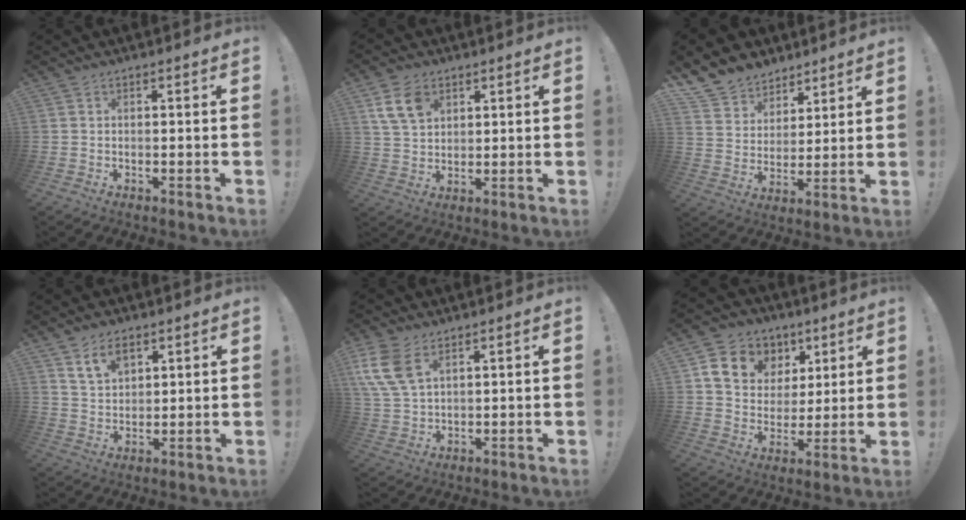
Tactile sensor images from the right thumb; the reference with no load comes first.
{"total": 9.4, "force": [4.4, 6.5, 5.1], "torque": [-0.095, -0.007, 0.088]}
{"total": 10.6, "force": [7.8, 7.0, 1.5], "torque": [-0.035, -0.062, 0.155]}
{"total": 7.5, "force": [4.8, 4.5, 3.6], "torque": [-0.064, -0.017, 0.091]}
{"total": 10.8, "force": [5.2, 6.6, 6.8], "torque": [-0.150, -0.014, 0.103]}
{"total": 13.1, "force": [6.1, 10.4, 5.1], "torque": [-0.081, -0.026, 0.125]}